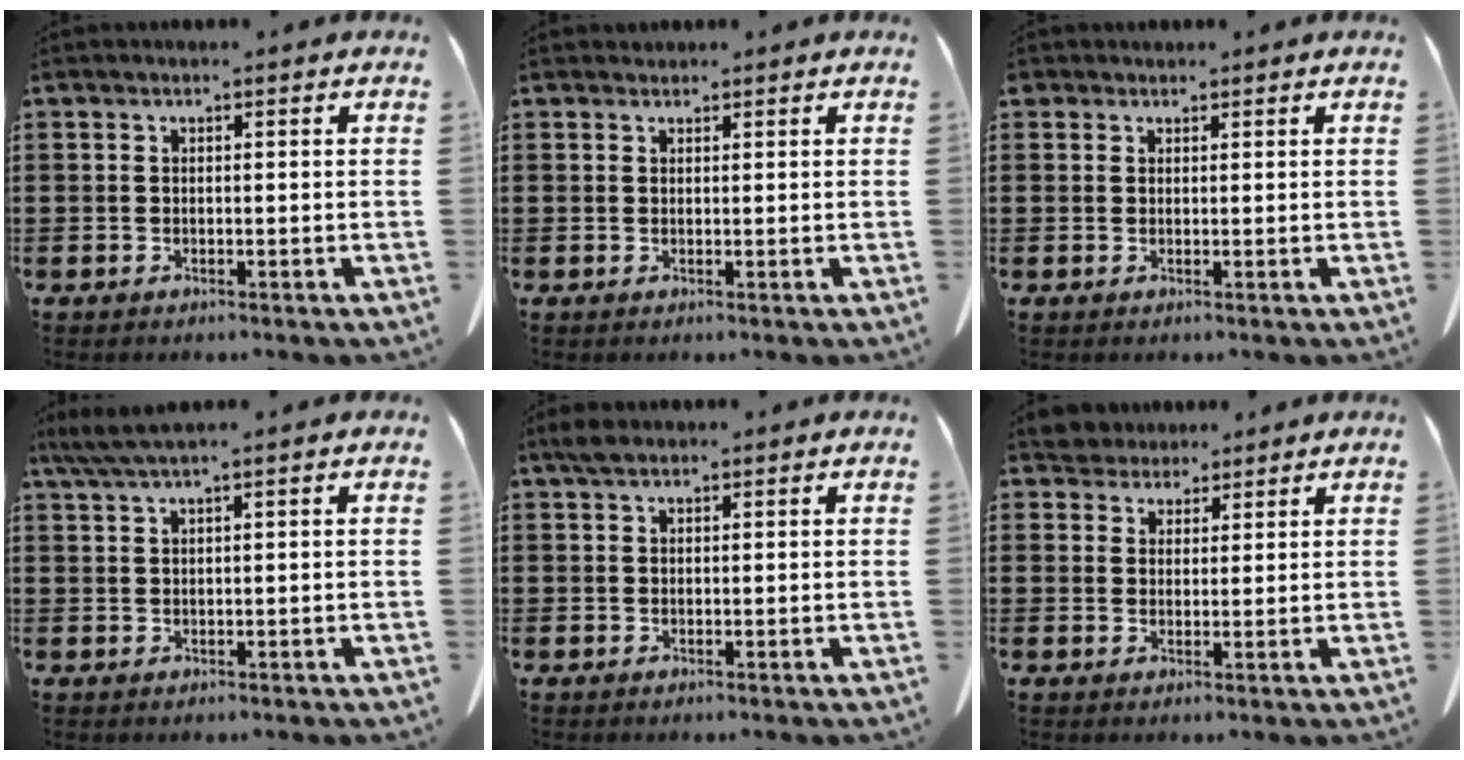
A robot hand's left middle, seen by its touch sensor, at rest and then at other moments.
{"total": 0.8, "force": [0.7, 0.2, 0.0], "torque": [-0.002, -0.001, 0.016]}
{"total": 1.1, "force": [0.9, 0.6, 0.1], "torque": [-0.005, 0.001, 0.020]}
{"total": 2.8, "force": [1.9, -0.3, 2.0], "torque": [-0.042, -0.002, 0.039]}
{"total": 1.9, "force": [1.4, 0.8, 0.9], "torque": [-0.022, 0.002, 0.028]}
{"total": 3.7, "force": [3.4, 1.3, 0.0], "torque": [-0.014, -0.006, 0.068]}